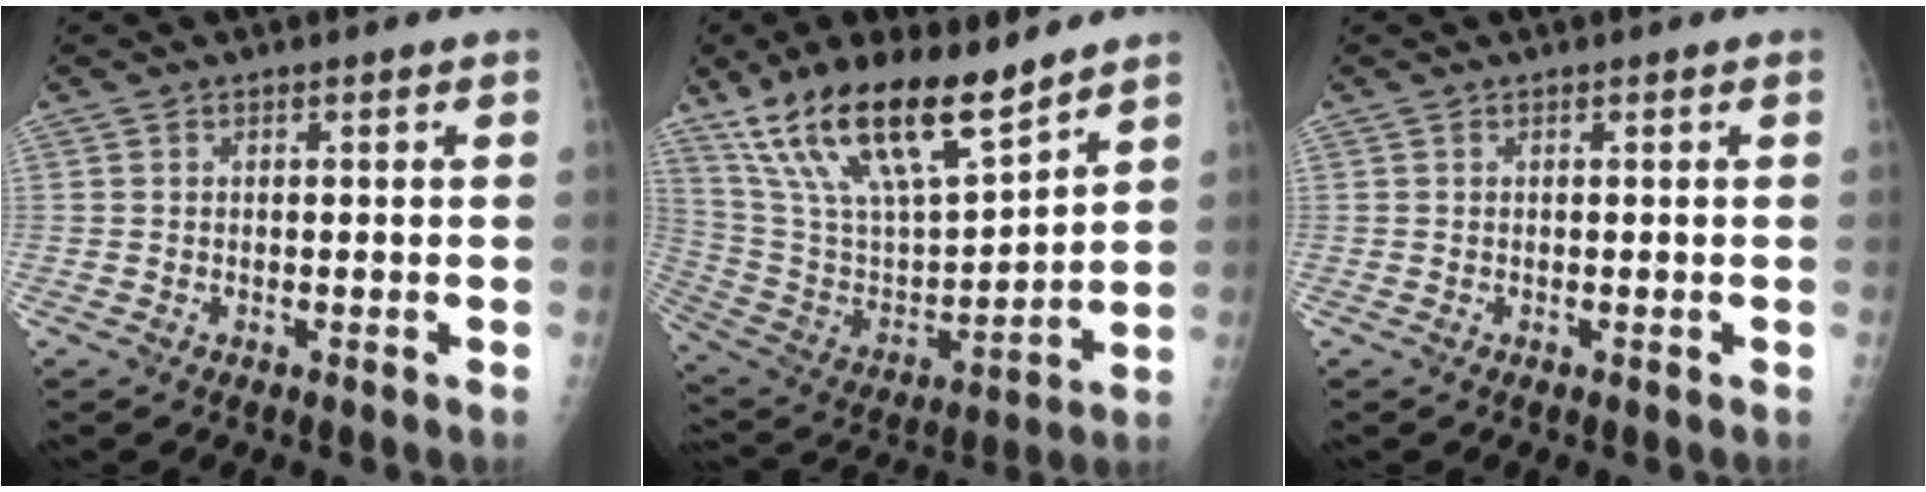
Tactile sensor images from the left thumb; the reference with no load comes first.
{"total": 22.1, "force": [15.4, 7.1, 14.2], "torque": [-0.238, -0.058, 0.291]}
{"total": 0.0}